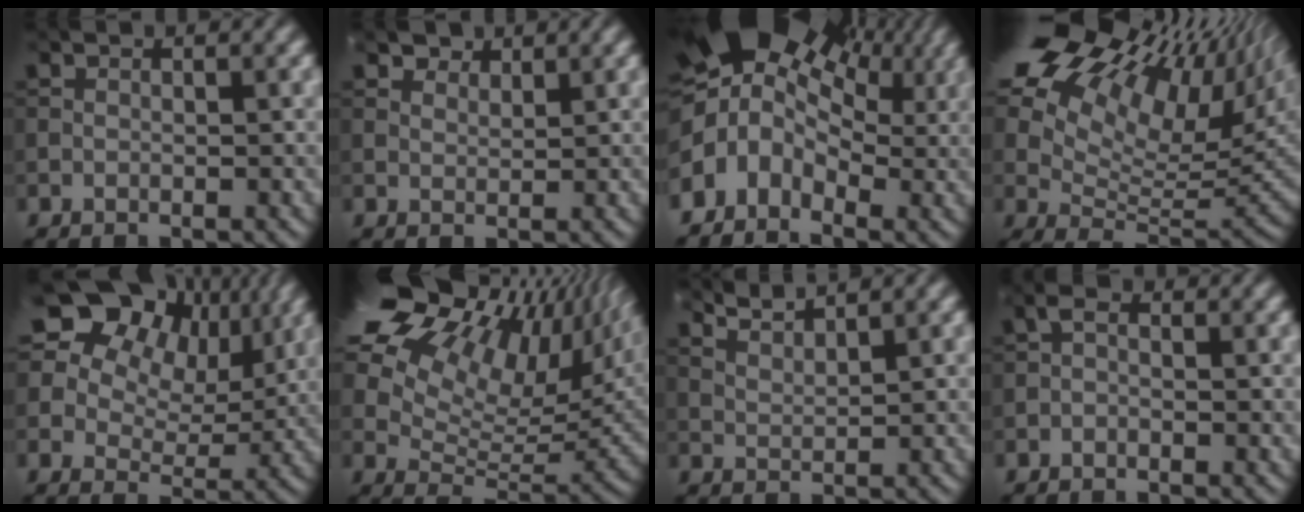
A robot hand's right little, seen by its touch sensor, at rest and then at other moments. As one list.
[{"total": 2.3, "force": [2.0, 0.9, 0.6], "torque": [-0.014, -0.004, 0.039]}, {"total": 12.1, "force": [1.2, 8.9, 8.1], "torque": [-0.125, 0.007, 0.017]}, {"total": 18.8, "force": [10.6, 8.3, 13.2], "torque": [-0.251, 0.047, 0.181]}, {"total": 17.8, "force": [10.0, 12.0, 8.6], "torque": [-0.190, 0.045, 0.195]}, {"total": 20.8, "force": [10.9, 11.0, 13.8], "torque": [-0.235, 0.057, 0.177]}, {"total": 2.6, "force": [2.4, 0.3, 1.0], "torque": [-0.016, 0.001, 0.048]}, {"total": 1.0, "force": [-0.6, 0.5, 0.6], "torque": [-0.014, -0.002, -0.017]}]